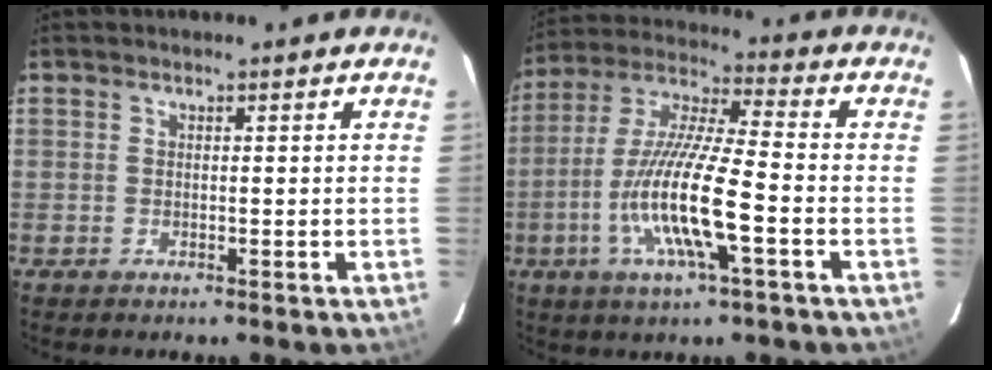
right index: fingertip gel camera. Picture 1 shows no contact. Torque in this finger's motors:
{"motor_torque": [1.36, -0.78, 1.05, 0.21]}